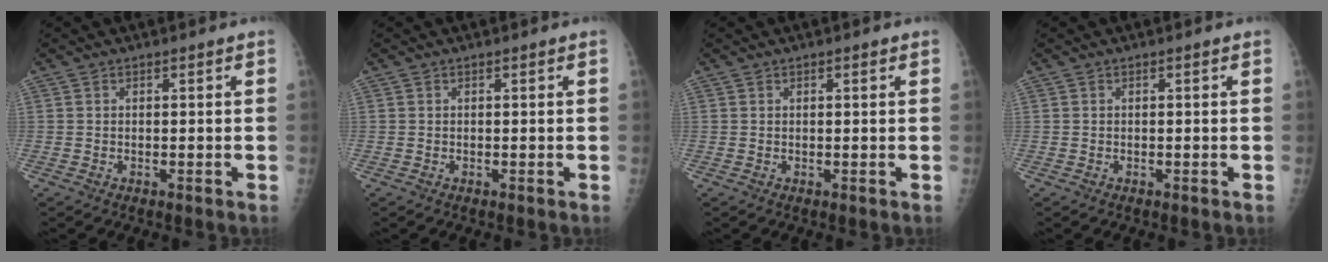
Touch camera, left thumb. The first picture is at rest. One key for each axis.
{"total": 0.0}
{"total": 0.6, "fx": 0.4, "fy": 0.2, "fz": 0.4, "tx": -0.004, "ty": -0.001, "tz": 0.005}
{"total": 0.0}